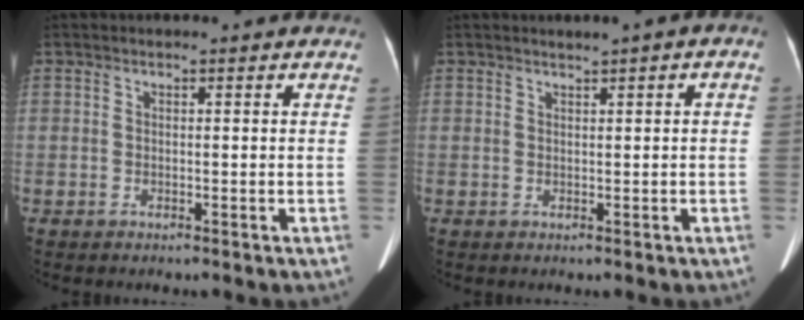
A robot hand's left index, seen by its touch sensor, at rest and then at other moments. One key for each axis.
{"total": 1.5, "fx": 0.6, "fy": 0.2, "fz": 1.4, "tx": -0.021, "ty": 0.010, "tz": 0.011}